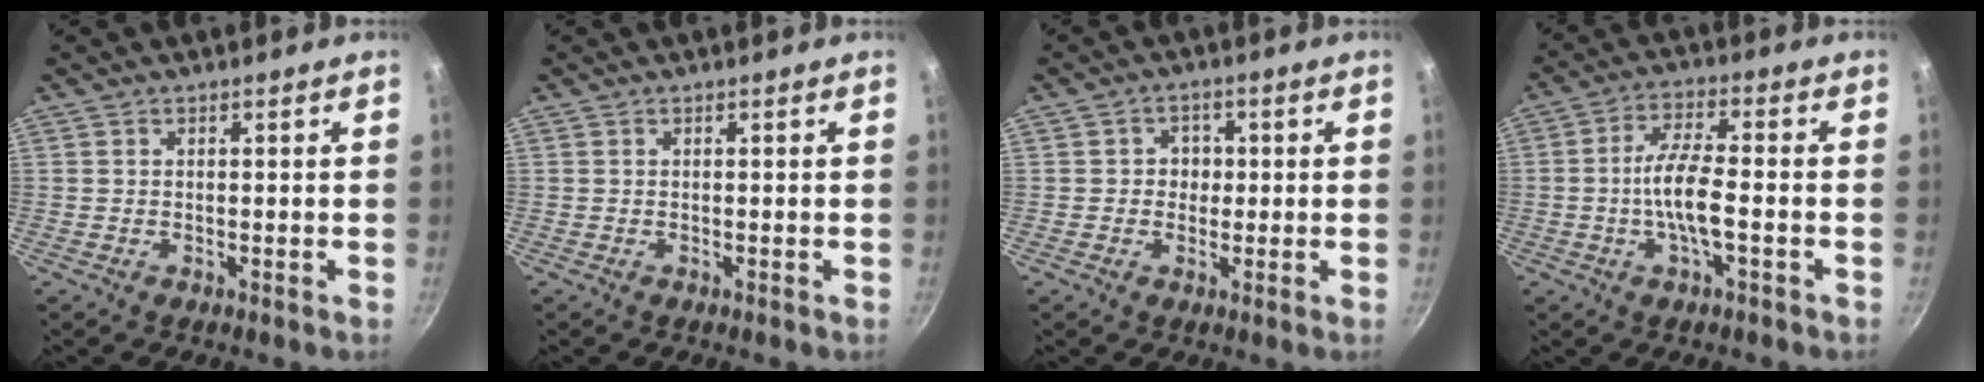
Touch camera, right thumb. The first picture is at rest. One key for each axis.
{"total": 0.0}
{"total": 3.6, "fx": 0.1, "fy": 3.3, "fz": 1.3, "tx": 0.006, "ty": 0.004, "tz": -0.003}
{"total": 8.1, "fx": -1.9, "fy": 2.4, "fz": 7.5, "tx": -0.147, "ty": 0.023, "tz": -0.043}